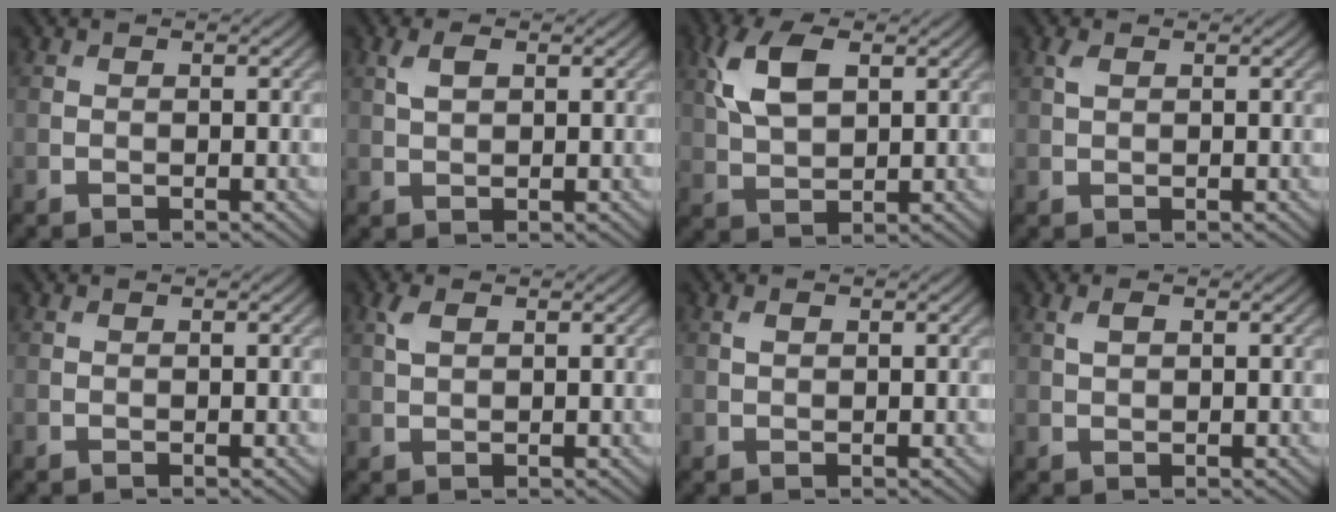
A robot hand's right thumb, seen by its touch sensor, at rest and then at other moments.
{"total": 2.5, "force": [1.0, 1.3, 1.9], "torque": [-0.045, 0.003, 0.020]}
{"total": 7.7, "force": [2.8, 4.1, 5.9], "torque": [-0.139, 0.010, 0.052]}
{"total": 1.4, "force": [0.7, 0.7, 1.0], "torque": [-0.028, 0.004, 0.014]}
{"total": 0.0}
{"total": 2.2, "force": [1.0, 1.1, 1.6], "torque": [-0.042, 0.005, 0.021]}
{"total": 1.0, "force": [0.4, 0.5, 0.8], "torque": [-0.020, 0.001, 0.009]}
{"total": 1.5, "force": [0.6, 0.7, 1.2], "torque": [-0.029, 0.002, 0.013]}